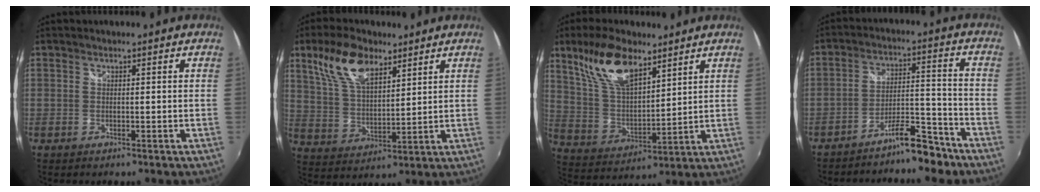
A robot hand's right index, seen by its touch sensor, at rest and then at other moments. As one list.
[{"total": 11.7, "force": [7.0, 5.4, 7.7], "torque": [-0.151, 0.021, 0.141]}, {"total": 14.0, "force": [8.9, 5.7, 9.2], "torque": [-0.180, 0.017, 0.178]}, {"total": 8.2, "force": [-6.9, 2.1, 3.9], "torque": [-0.064, 0.026, -0.105]}]